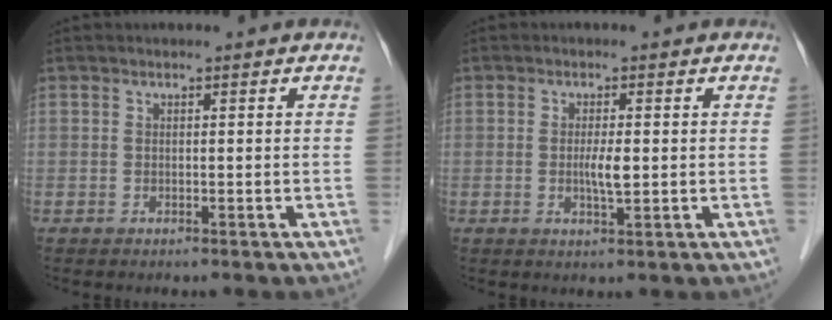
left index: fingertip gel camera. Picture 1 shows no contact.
{"total": 2.6, "force": [-0.2, 0.4, 2.6], "torque": [-0.051, -0.007, -0.003]}